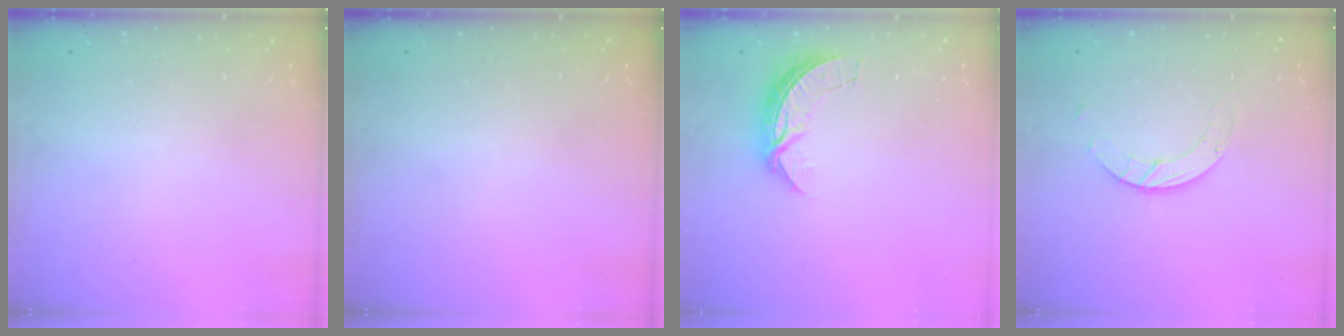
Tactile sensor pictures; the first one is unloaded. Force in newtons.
{"total": 0.0}
{"total": 6.9, "press": 6.8, "slide": 0.5}
{"total": 3.6, "press": 3.6, "slide": 0.2}